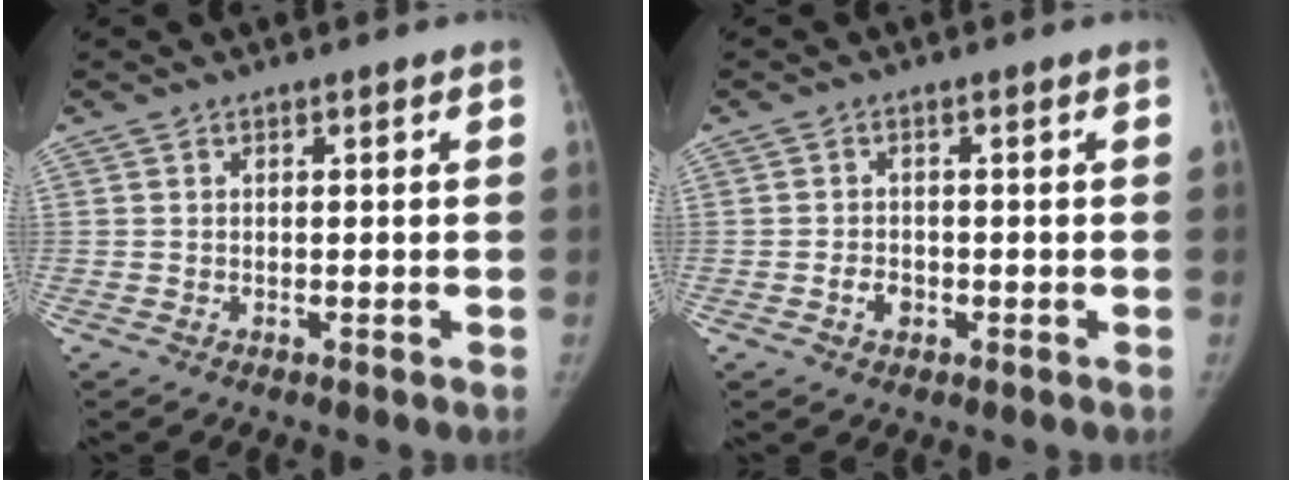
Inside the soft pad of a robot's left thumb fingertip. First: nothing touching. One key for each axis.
{"total": 2.4, "fx": -0.8, "fy": 1.8, "fz": 1.3, "tx": -0.017, "ty": 0.006, "tz": -0.013}